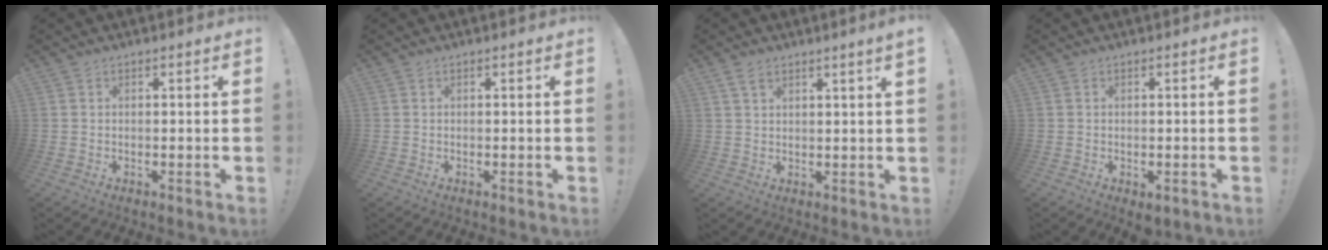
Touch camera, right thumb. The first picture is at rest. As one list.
[{"total": 0.0}, {"total": 3.4, "force": [2.2, 0.1, 2.5], "torque": [-0.045, -0.008, 0.038]}, {"total": 1.6, "force": [-0.5, 1.0, 1.1], "torque": [-0.021, 0.008, -0.004]}]